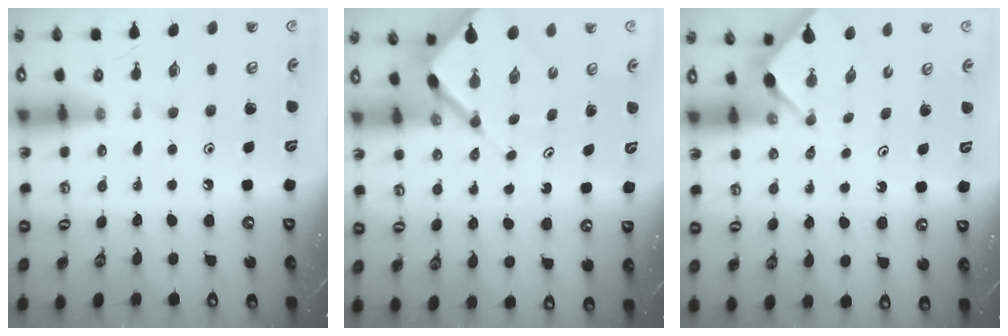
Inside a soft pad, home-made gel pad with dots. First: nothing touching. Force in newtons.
{"total": 7.1, "press": 7.1, "slide": 0.4}
{"total": 2.9, "press": 2.8, "slide": 0.3}